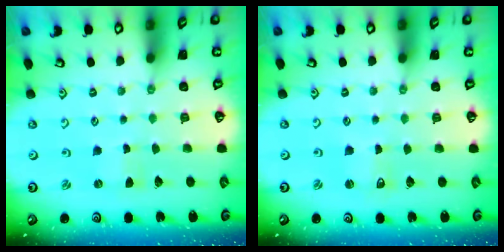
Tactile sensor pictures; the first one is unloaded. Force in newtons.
{"total": 0.6, "press": 0.6, "slide": 0.1}